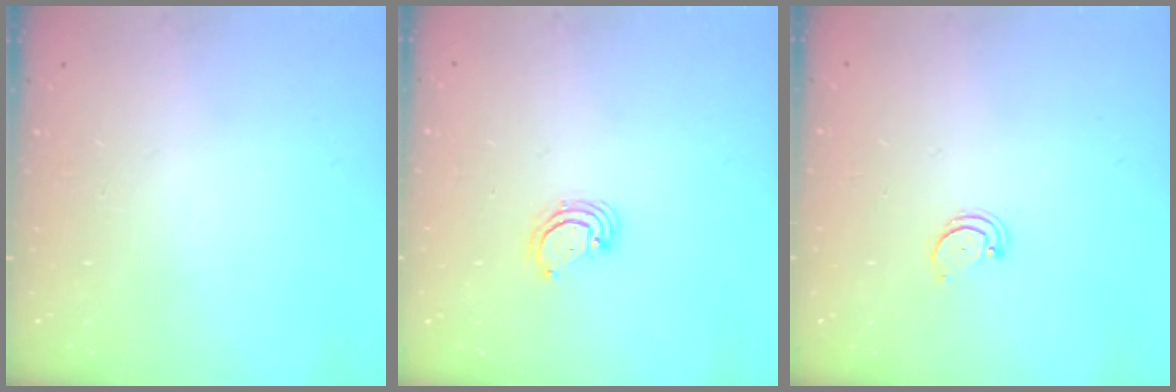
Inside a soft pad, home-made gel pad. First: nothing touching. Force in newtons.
{"total": 3.3, "press": 3.3, "slide": 0.2}
{"total": 2.0, "press": 2.0, "slide": 0.2}